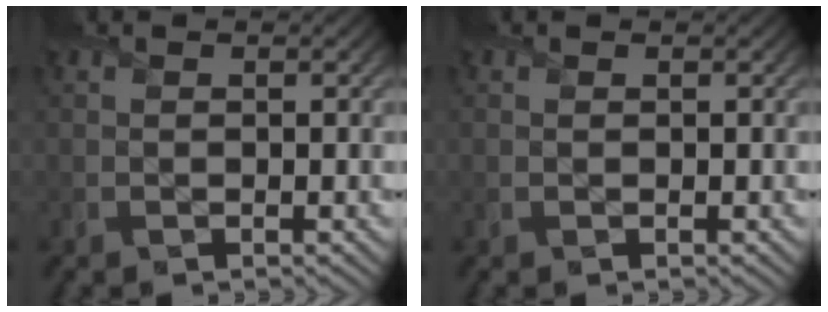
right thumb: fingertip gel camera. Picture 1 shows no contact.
{"total": 0.0}